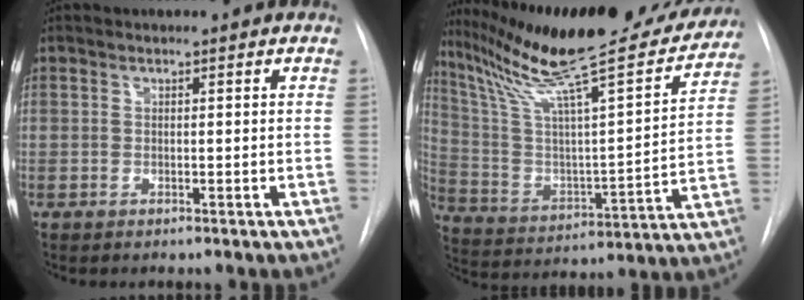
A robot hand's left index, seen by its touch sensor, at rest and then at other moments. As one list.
[{"total": 27.6, "force": [24.0, 2.4, 13.6], "torque": [-0.241, -0.040, 0.361]}]